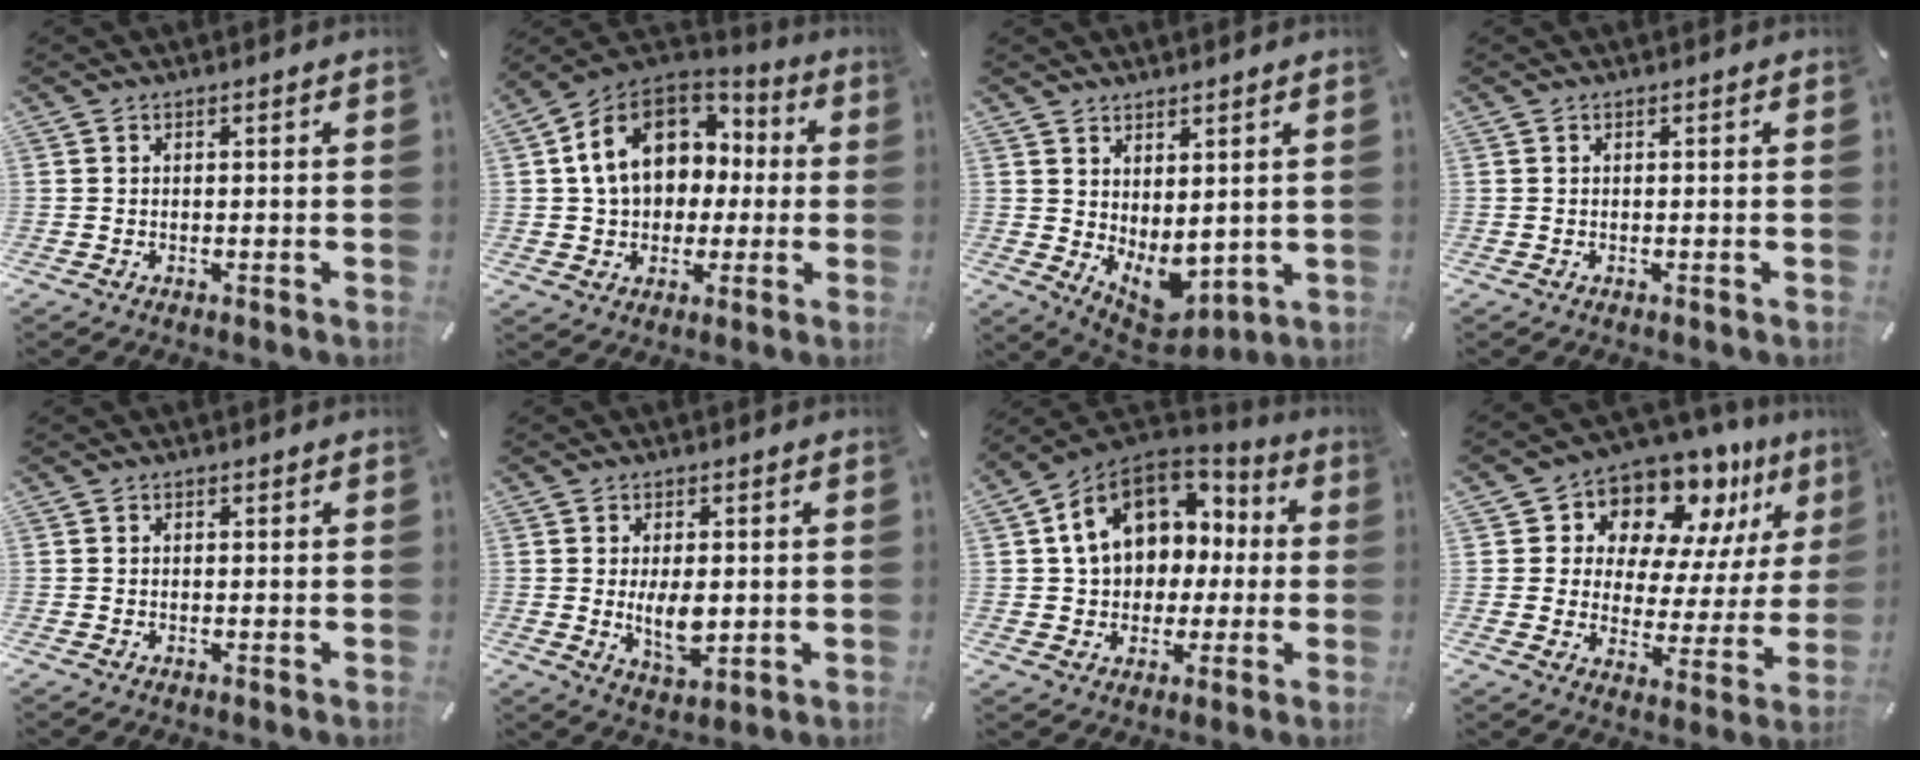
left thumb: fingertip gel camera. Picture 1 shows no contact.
{"total": 16.8, "force": [2.6, 13.7, 9.5], "torque": [-0.181, 0.014, 0.053]}
{"total": 5.4, "force": [0.6, 4.5, 2.9], "torque": [-0.046, -0.027, 0.018]}
{"total": 0.0}
{"total": 0.5, "force": [0.2, 0.5, 0.1], "torque": [-0.001, 0.003, 0.004]}
{"total": 7.1, "force": [0.0, 4.1, 5.8], "torque": [-0.100, -0.008, -0.004]}
{"total": 15.4, "force": [3.7, 12.4, 8.3], "torque": [-0.163, -0.005, 0.074]}
{"total": 12.4, "force": [10.0, 6.7, 2.9], "torque": [-0.048, -0.106, 0.175]}